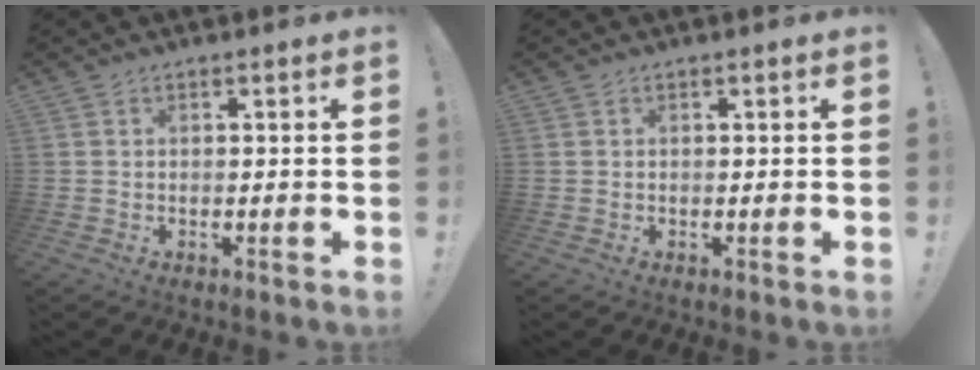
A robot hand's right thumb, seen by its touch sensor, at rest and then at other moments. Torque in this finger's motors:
{"motor_torque": [-0.21, -0.04, -0.20, 0.08, -0.01]}